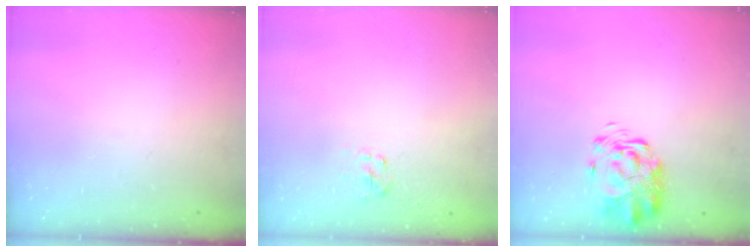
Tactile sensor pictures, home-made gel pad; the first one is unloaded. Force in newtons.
{"total": 2.5, "press": 2.2, "slide": 1.0}
{"total": 3.4, "press": 3.0, "slide": 1.5}